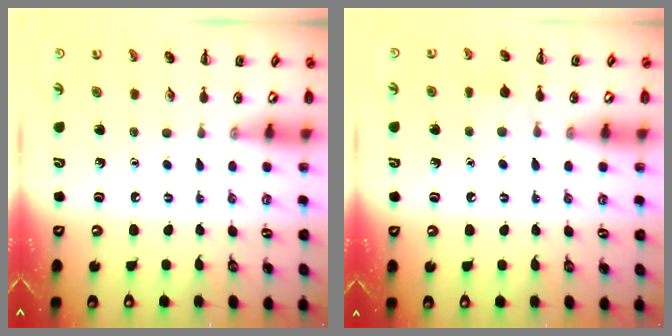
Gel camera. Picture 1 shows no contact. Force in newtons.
{"total": 5.9, "press": 5.6, "slide": 2.0}